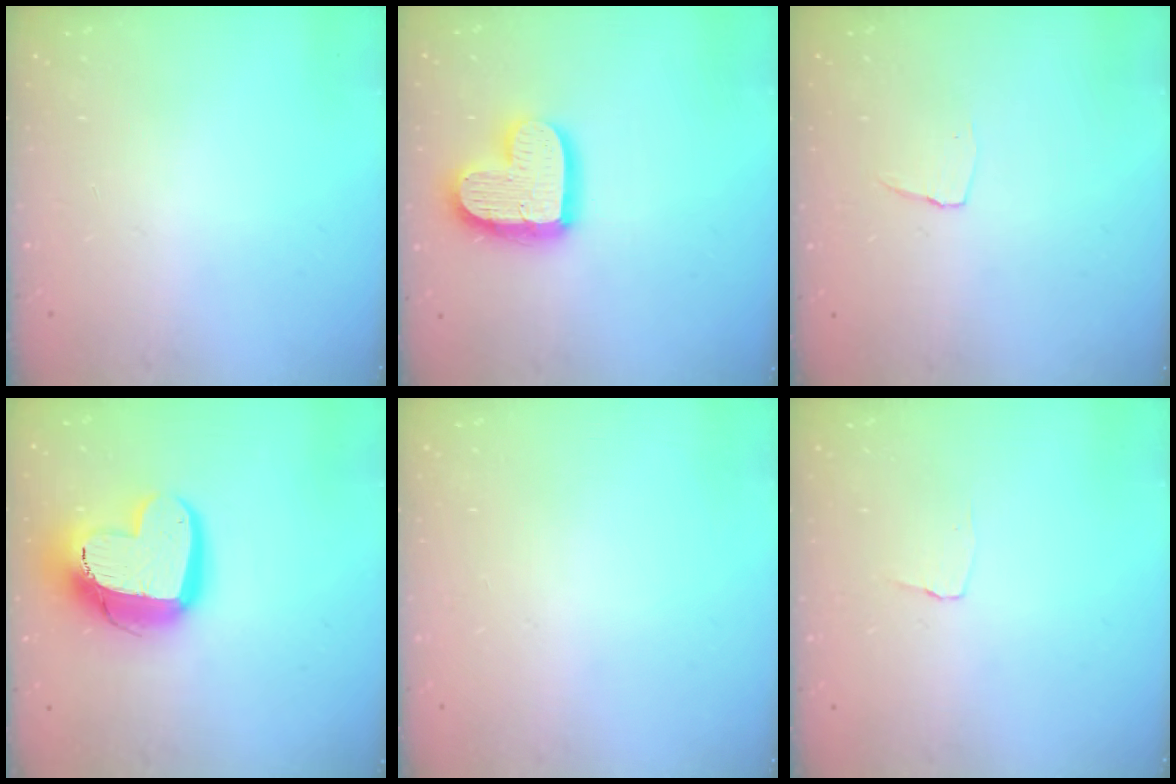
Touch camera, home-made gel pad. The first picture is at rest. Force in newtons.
{"total": 15.6, "press": 15.5, "slide": 1.3}
{"total": 3.6, "press": 3.6, "slide": 0.3}
{"total": 16.6, "press": 16.5, "slide": 1.6}
{"total": 0.0}
{"total": 2.9, "press": 2.8, "slide": 0.3}